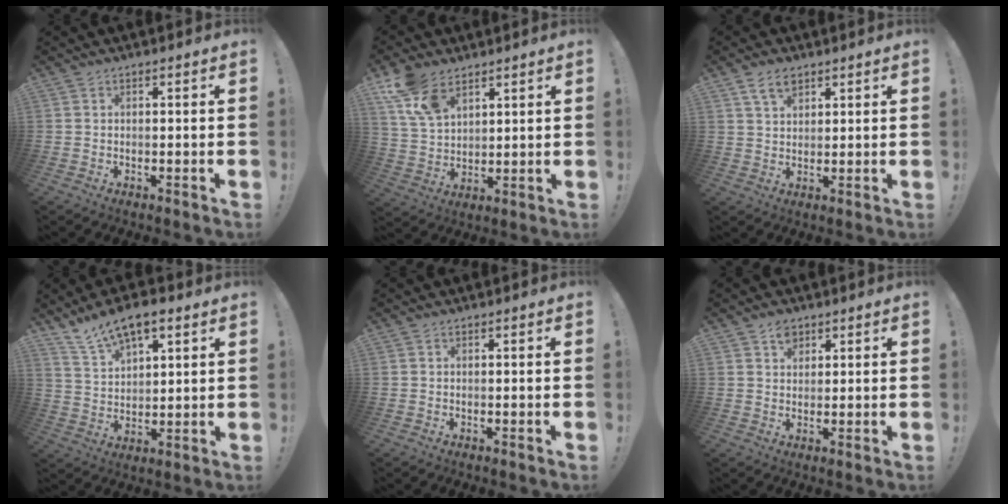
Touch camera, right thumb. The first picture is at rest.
{"total": 11.4, "force": [7.4, 6.3, 5.9], "torque": [-0.118, -0.025, 0.148]}
{"total": 5.5, "force": [3.5, 3.1, 2.8], "torque": [-0.048, -0.011, 0.066]}
{"total": 10.6, "force": [7.7, 4.6, 5.8], "torque": [-0.098, -0.041, 0.142]}
{"total": 0.0}
{"total": 3.6, "force": [2.4, 2.6, 0.9], "torque": [-0.002, -0.012, 0.041]}